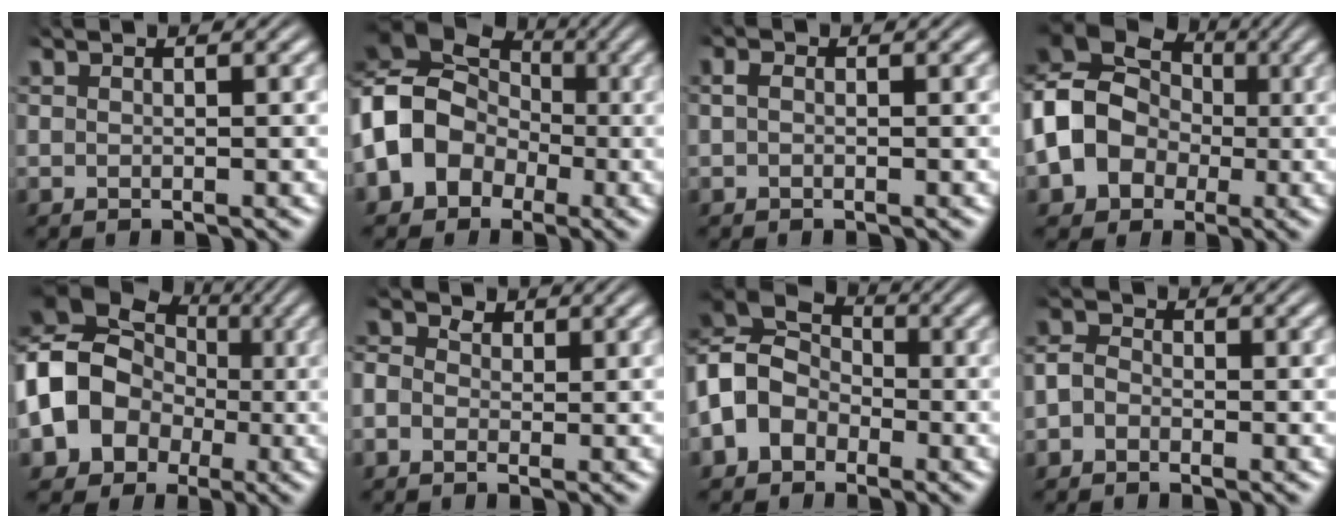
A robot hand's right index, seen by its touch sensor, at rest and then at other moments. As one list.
[{"total": 12.0, "force": [0.2, 10.4, 5.9], "torque": [-0.171, -0.027, 0.002]}, {"total": 0.7, "force": [-0.1, 0.5, 0.5], "torque": [-0.014, 0.002, -0.001]}, {"total": 12.0, "force": [0.5, 10.5, 5.8], "torque": [-0.176, -0.032, 0.013]}, {"total": 14.6, "force": [0.1, 13.0, 6.5], "torque": [-0.192, -0.034, -0.003]}, {"total": 4.1, "force": [0.2, 3.7, 1.7], "torque": [-0.046, 0.000, -0.011]}, {"total": 10.5, "force": [0.7, 9.1, 5.2], "torque": [-0.144, -0.014, 0.002]}, {"total": 2.9, "force": [-0.9, 2.6, 1.0], "torque": [-0.032, -0.008, -0.020]}]